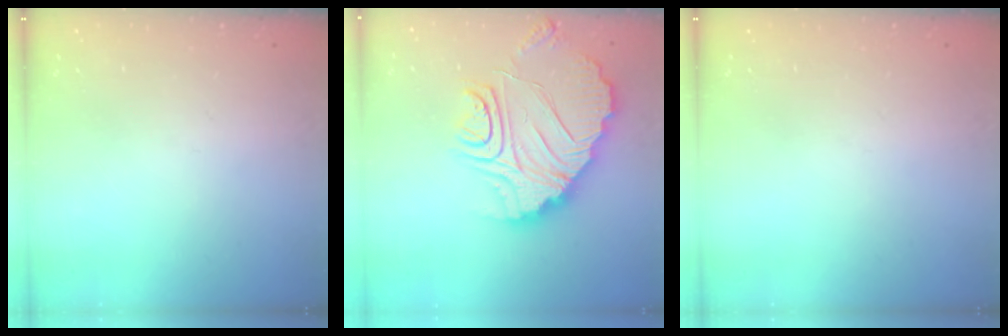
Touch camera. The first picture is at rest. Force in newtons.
{"total": 16.8, "press": 16.7, "slide": 1.6}
{"total": 0.0}